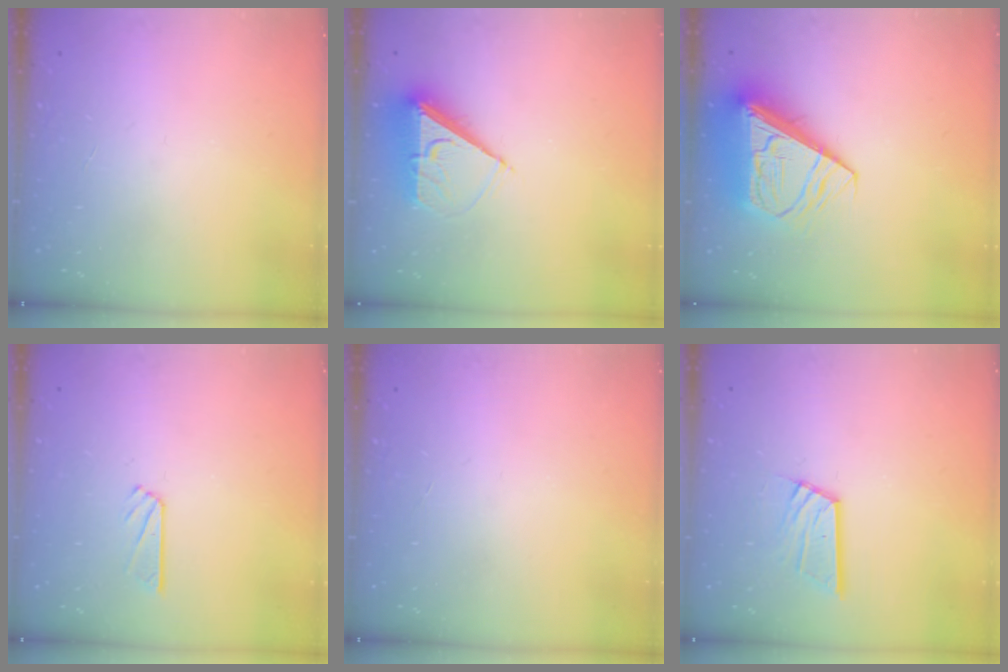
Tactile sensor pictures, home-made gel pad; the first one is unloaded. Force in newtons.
{"total": 7.3, "press": 7.3, "slide": 0.6}
{"total": 14.1, "press": 14.0, "slide": 1.9}
{"total": 3.5, "press": 3.5, "slide": 0.3}
{"total": 0.0}
{"total": 11.9, "press": 11.9, "slide": 1.2}